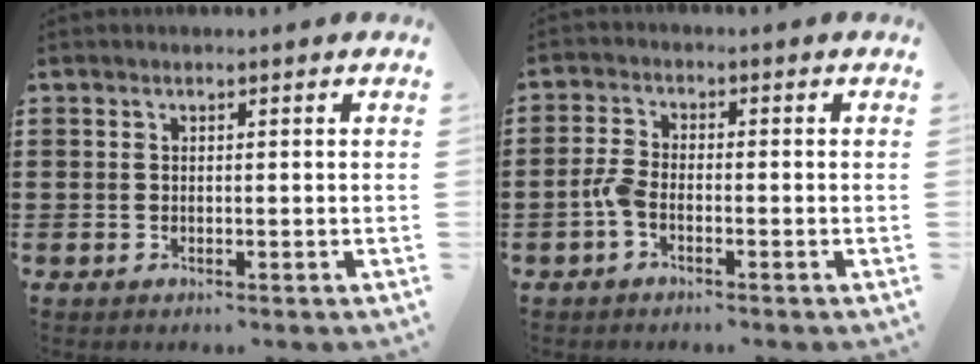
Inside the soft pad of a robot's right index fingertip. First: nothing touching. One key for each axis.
{"total": 2.9, "fx": -1.5, "fy": 1.3, "fz": 2.2, "tx": -0.054, "ty": 0.000, "tz": -0.032}